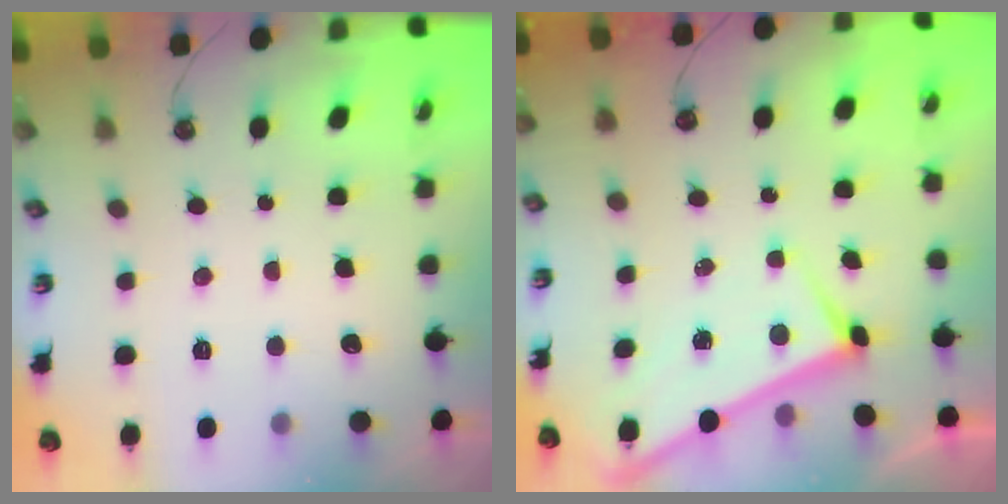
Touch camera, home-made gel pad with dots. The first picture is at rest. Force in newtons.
{"total": 1.7, "press": 1.7, "slide": 0.1}